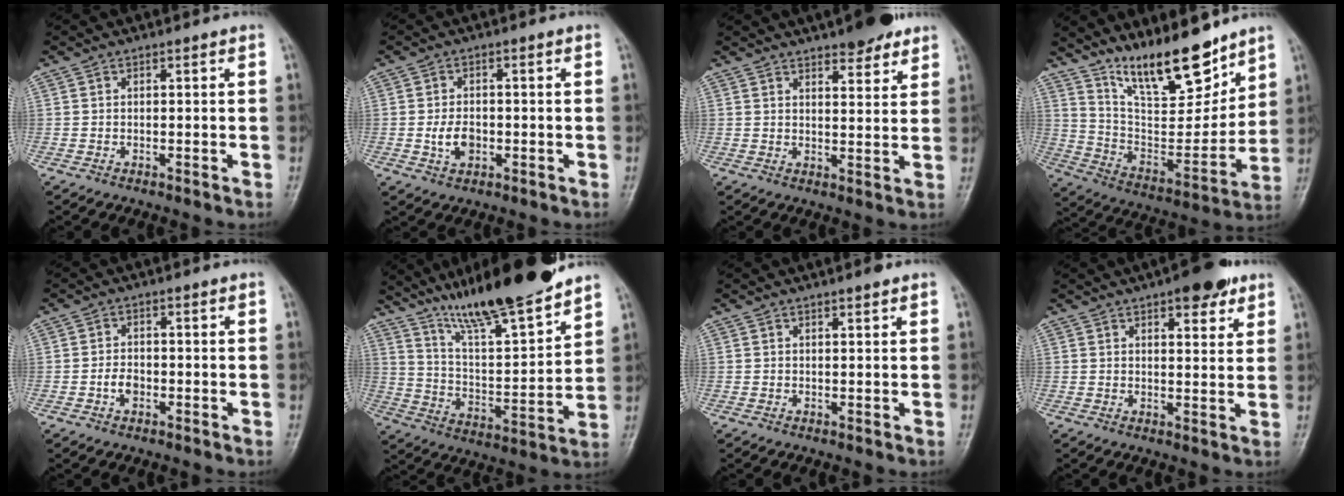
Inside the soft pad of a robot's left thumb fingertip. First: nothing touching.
{"total": 4.2, "force": [-0.8, 2.8, 3.0], "torque": [-0.049, 0.002, -0.013]}
{"total": 7.1, "force": [5.3, 2.3, 4.2], "torque": [-0.034, -0.029, 0.074]}
{"total": 17.8, "force": [13.4, 5.5, 10.3], "torque": [-0.124, -0.088, 0.242]}
{"total": 2.7, "force": [-0.9, 1.9, 1.7], "torque": [-0.026, 0.010, -0.019]}
{"total": 19.6, "force": [16.0, 2.6, 11.0], "torque": [-0.154, -0.083, 0.280]}
{"total": 1.5, "force": [1.1, 0.3, 1.0], "torque": [-0.013, -0.005, 0.016]}
{"total": 8.3, "force": [5.1, 3.2, 5.8], "torque": [-0.055, -0.021, 0.066]}